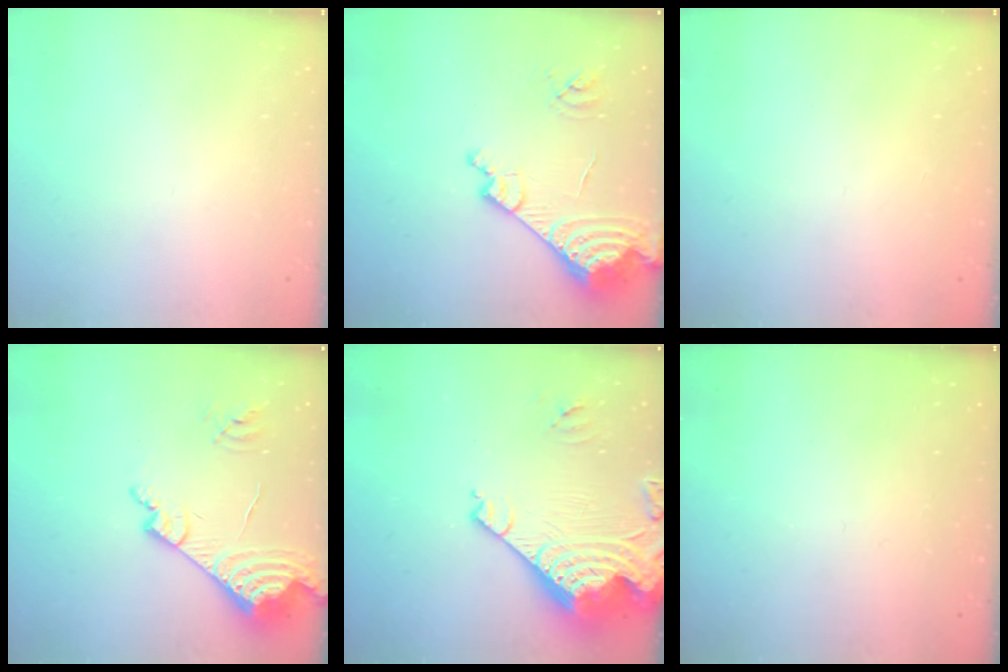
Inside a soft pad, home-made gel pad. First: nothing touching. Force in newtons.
{"total": 16.2, "press": 16.1, "slide": 1.7}
{"total": 0.9, "press": 0.9, "slide": 0.1}
{"total": 15.7, "press": 15.5, "slide": 2.0}
{"total": 16.2, "press": 16.1, "slide": 1.8}
{"total": 0.9, "press": 0.9, "slide": 0.3}